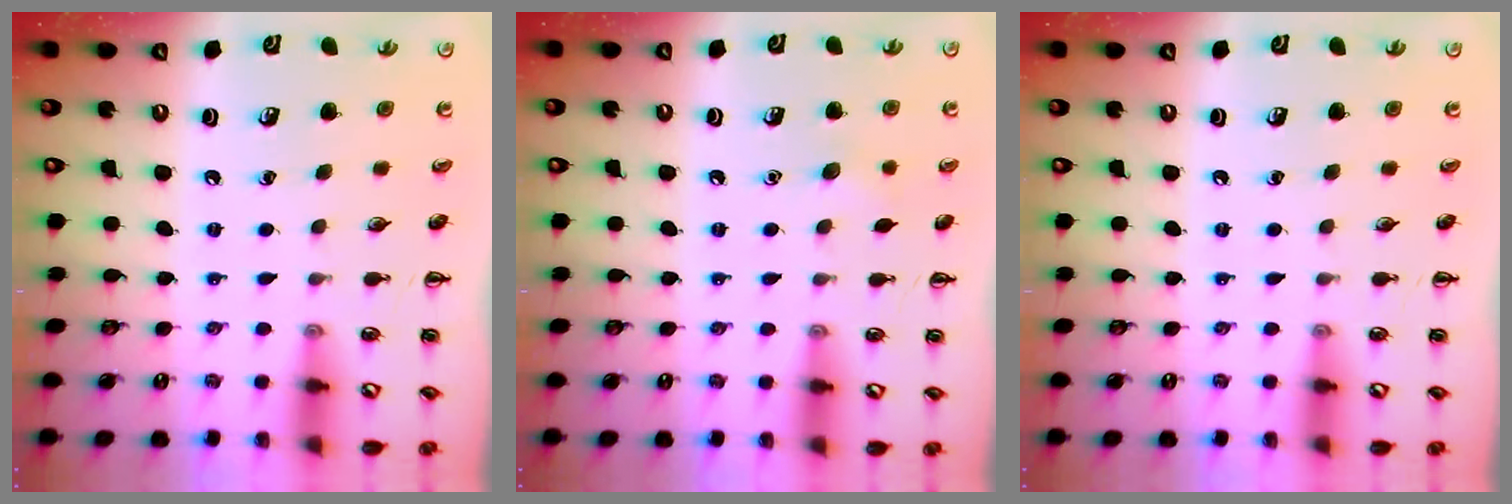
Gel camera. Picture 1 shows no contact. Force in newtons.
{"total": 4.7, "press": 4.5, "slide": 1.2}
{"total": 0.0}